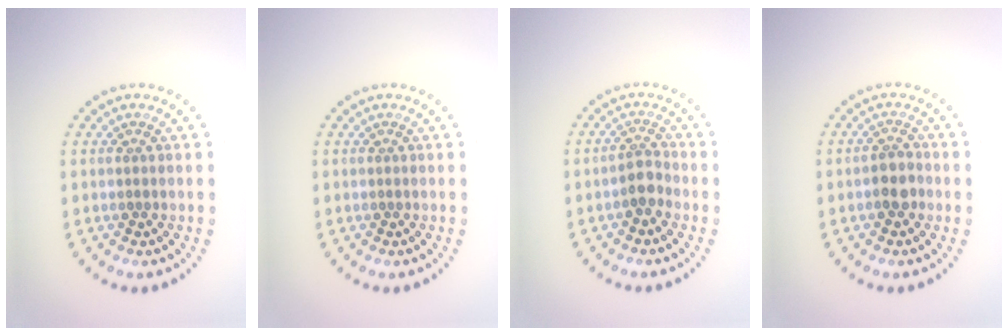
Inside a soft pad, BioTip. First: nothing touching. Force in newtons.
{"total": 0.0}
{"total": 1.9, "press": 1.6, "slide": 1.0}
{"total": 2.1, "press": 1.9, "slide": 0.8}